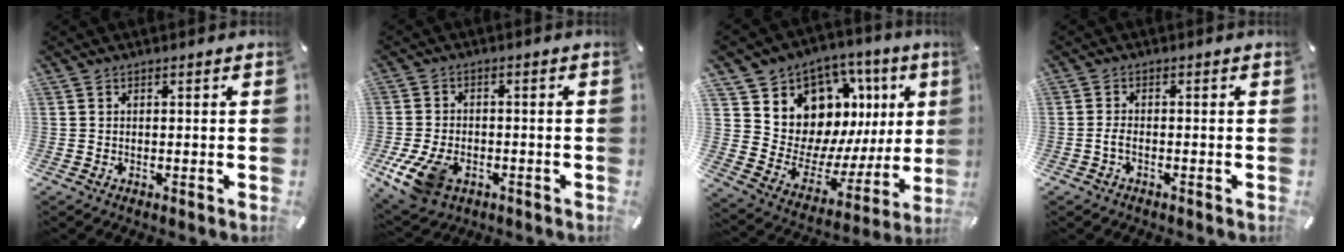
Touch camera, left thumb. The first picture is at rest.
{"total": 10.3, "force": [-4.5, 6.8, 6.2], "torque": [-0.134, 0.007, -0.081]}
{"total": 12.1, "force": [6.7, 9.4, 3.7], "torque": [-0.052, -0.087, 0.131]}
{"total": 2.1, "force": [-0.9, 1.0, 1.6], "torque": [-0.037, 0.002, -0.019]}